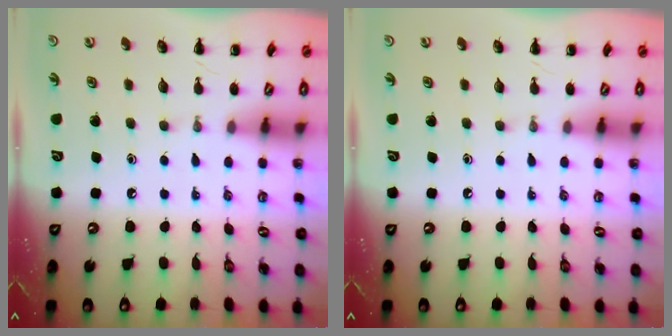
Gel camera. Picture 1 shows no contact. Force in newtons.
{"total": 0.0}